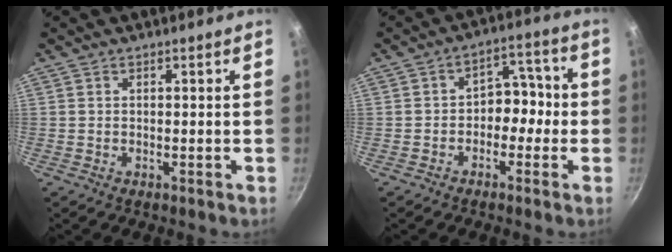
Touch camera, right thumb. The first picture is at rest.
{"total": 6.8, "force": [-1.5, 5.1, 4.2], "torque": [-0.002, 0.039, -0.033]}